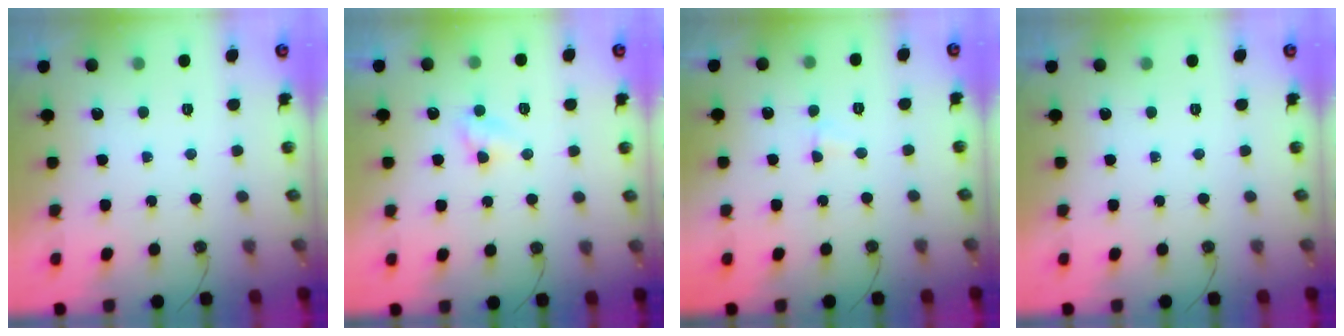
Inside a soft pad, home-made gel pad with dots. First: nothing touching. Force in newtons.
{"total": 3.2, "press": 3.1, "slide": 0.5}
{"total": 4.1, "press": 2.2, "slide": 3.5}
{"total": 0.0}